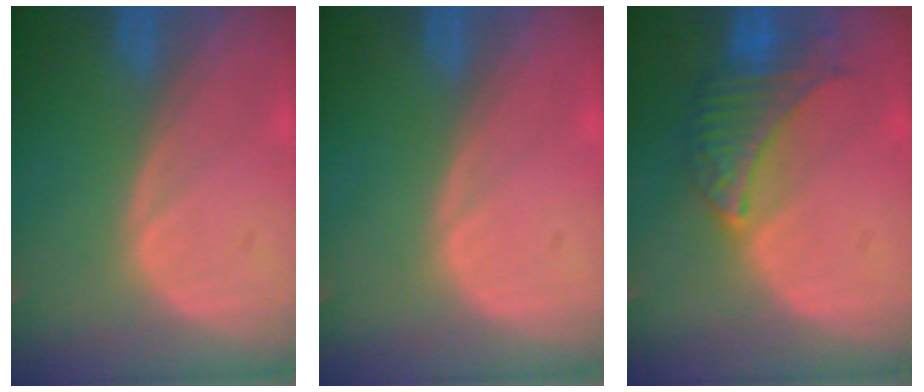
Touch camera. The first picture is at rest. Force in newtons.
{"total": 0.0}
{"total": 6.5, "press": 6.4, "slide": 0.6}